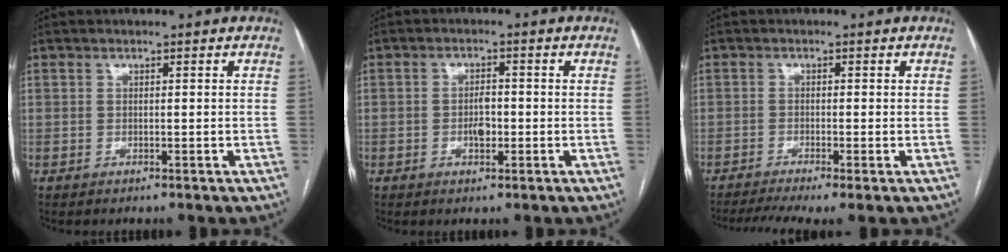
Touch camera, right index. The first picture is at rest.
{"total": 2.9, "force": [-0.7, 1.4, 2.4], "torque": [-0.041, 0.003, -0.009]}
{"total": 5.9, "force": [-4.0, 0.7, 4.3], "torque": [-0.076, -0.007, -0.070]}